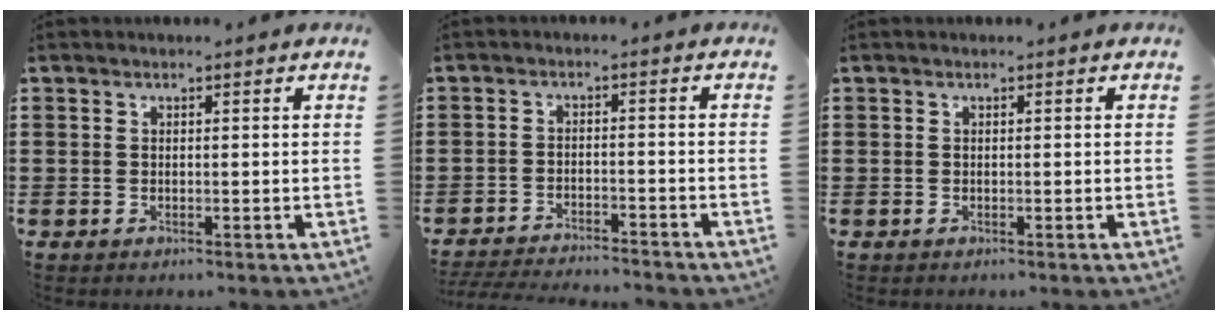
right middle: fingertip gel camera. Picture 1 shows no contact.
{"total": 3.5, "force": [-3.5, -0.1, 0.5], "torque": [-0.019, -0.004, -0.075]}
{"total": 0.0}